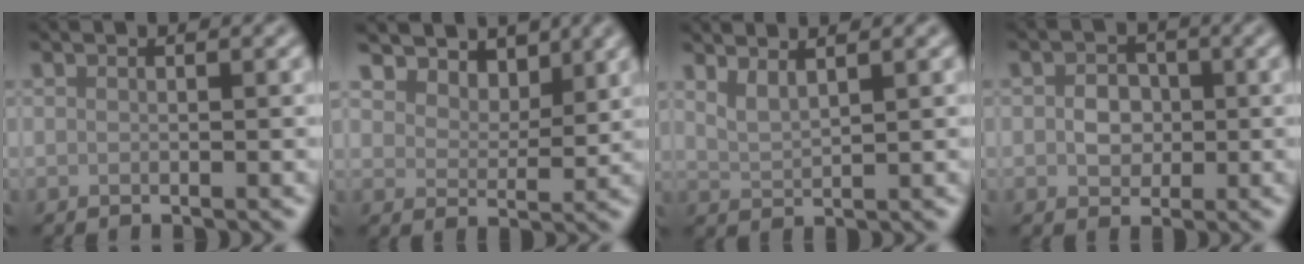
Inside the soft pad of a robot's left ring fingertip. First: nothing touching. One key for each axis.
{"total": 4.9, "fx": 3.3, "fy": 2.8, "fz": 2.3, "tx": -0.055, "ty": -0.022, "tz": 0.047}
{"total": 1.6, "fx": 1.0, "fy": 0.5, "fz": 1.2, "tx": -0.020, "ty": -0.003, "tz": 0.018}
{"total": 2.6, "fx": -0.9, "fy": 2.0, "fz": 1.4, "tx": -0.021, "ty": -0.004, "tz": -0.025}